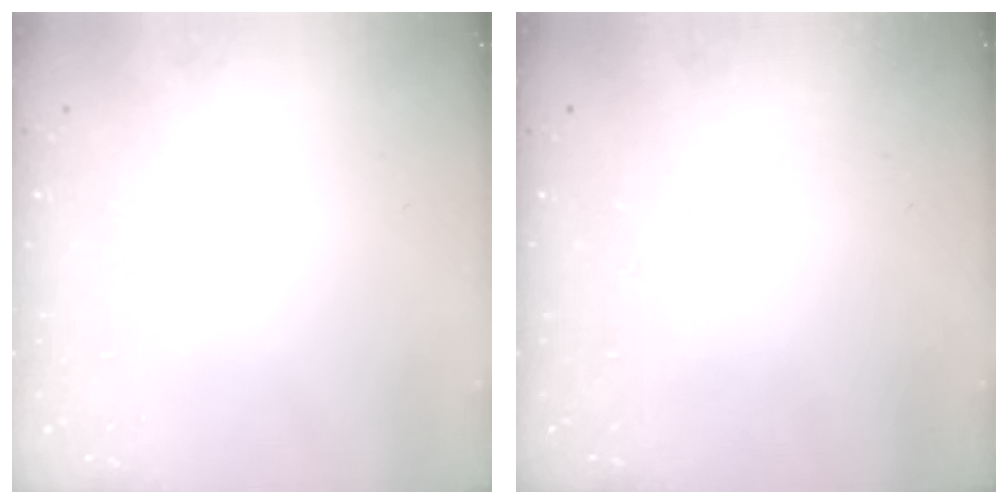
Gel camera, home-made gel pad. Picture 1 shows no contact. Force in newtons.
{"total": 0.0}